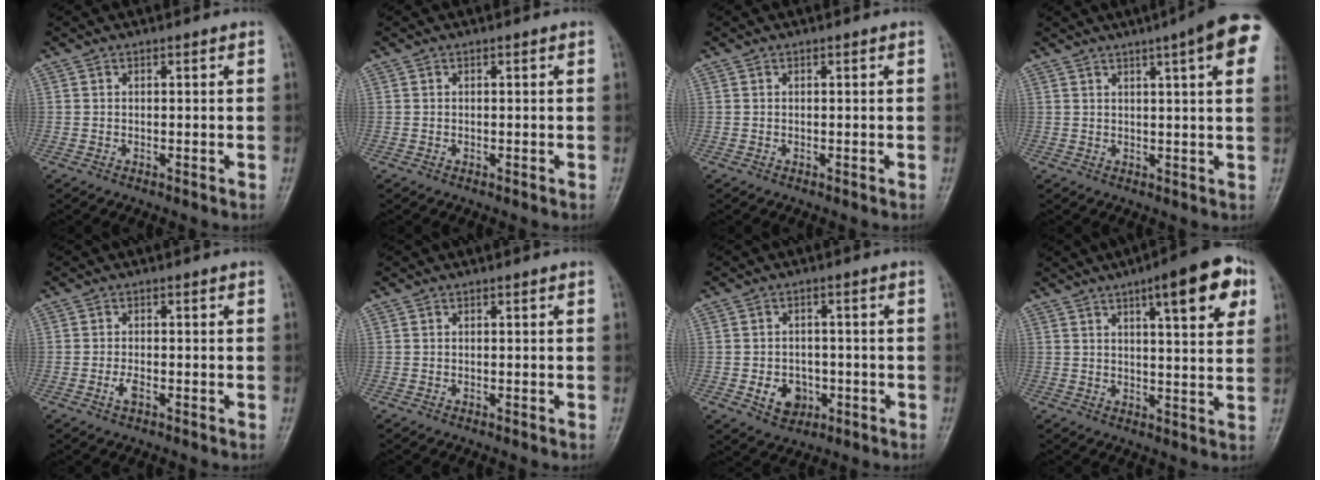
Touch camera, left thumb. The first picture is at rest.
{"total": 0.0}
{"total": 0.0}
{"total": 14.0, "force": [6.8, 2.3, 12.0], "torque": [-0.150, 0.004, 0.077]}
{"total": 2.0, "force": [-0.9, 0.8, 1.5], "torque": [-0.034, 0.004, -0.019]}
{"total": 0.0}
{"total": 5.9, "force": [-1.8, 4.7, 3.1], "torque": [-0.026, 0.012, -0.023]}
{"total": 13.3, "force": [6.1, 3.4, 11.3], "torque": [-0.131, -0.010, 0.076]}